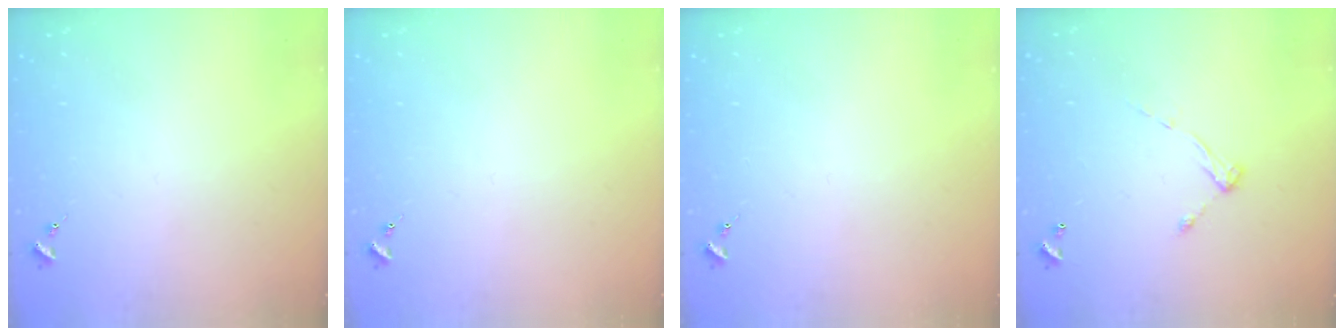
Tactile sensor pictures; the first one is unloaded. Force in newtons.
{"total": 0.0}
{"total": 0.0}
{"total": 6.9, "press": 6.9, "slide": 0.5}